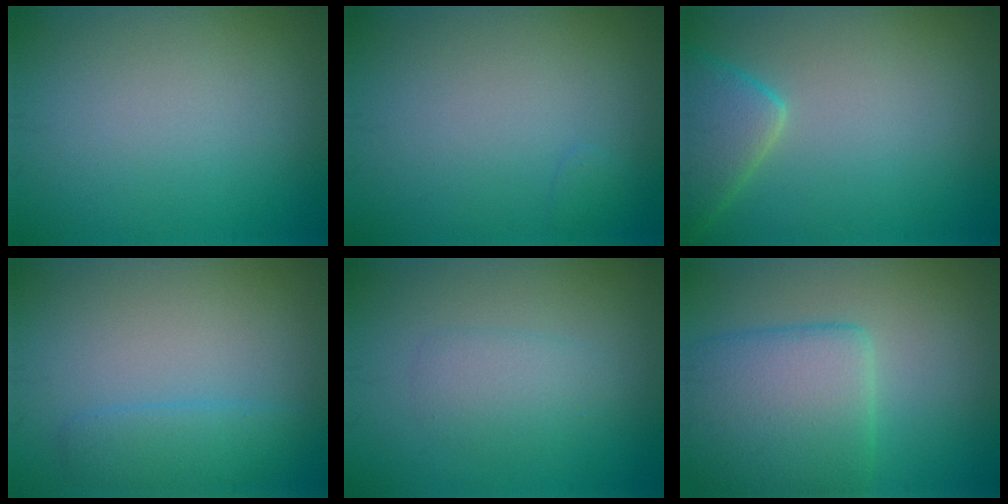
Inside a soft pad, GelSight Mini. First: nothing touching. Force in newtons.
{"total": 0.6, "press": 0.6, "slide": 0.0}
{"total": 4.6, "press": 4.6, "slide": 0.4}
{"total": 2.5, "press": 2.5, "slide": 0.2}
{"total": 1.9, "press": 1.9, "slide": 0.1}
{"total": 7.2, "press": 7.2, "slide": 0.5}